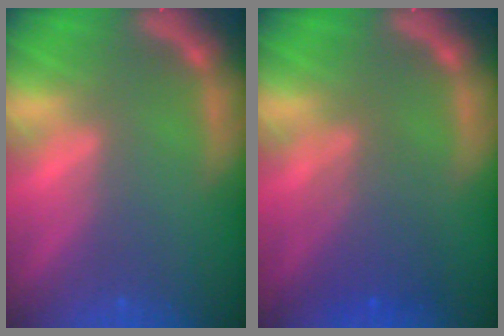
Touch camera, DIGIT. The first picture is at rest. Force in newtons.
{"total": 4.0}